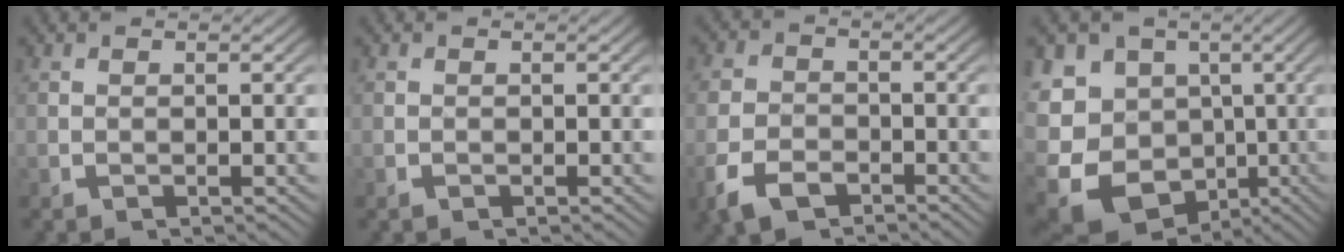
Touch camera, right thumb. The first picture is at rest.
{"total": 0.0}
{"total": 3.8, "force": [-2.4, 2.4, 1.8], "torque": [-0.042, -0.017, -0.037]}
{"total": 17.4, "force": [-2.4, 14.6, 9.1], "torque": [-0.218, -0.070, -0.023]}